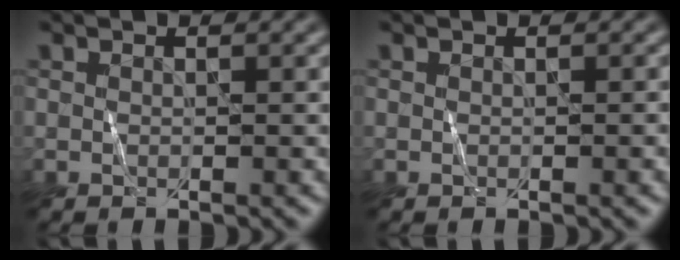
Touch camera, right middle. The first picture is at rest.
{"total": 0.8, "force": [-0.3, 0.2, 0.7], "torque": [-0.009, -0.001, -0.006]}